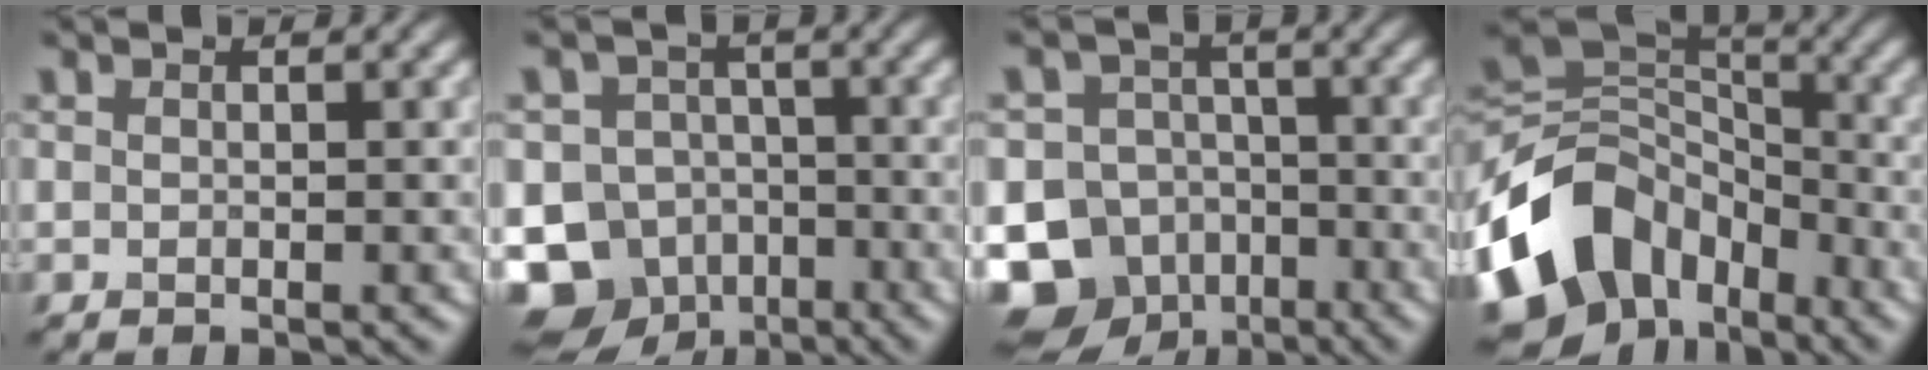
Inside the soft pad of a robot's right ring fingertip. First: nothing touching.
{"total": 10.9, "force": [-5.9, 8.8, 2.8], "torque": [-0.036, -0.023, -0.125]}
{"total": 13.4, "force": [-7.3, 10.8, 3.3], "torque": [-0.059, -0.039, -0.143]}
{"total": 12.8, "force": [-6.0, 9.1, 6.6], "torque": [-0.140, 0.009, -0.121]}